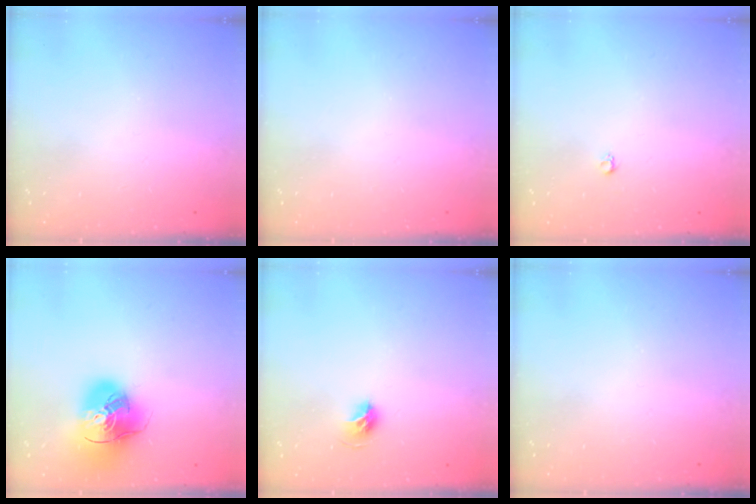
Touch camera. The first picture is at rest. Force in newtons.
{"total": 0.0}
{"total": 2.6, "press": 2.6, "slide": 0.4}
{"total": 17.7, "press": 17.5, "slide": 2.5}
{"total": 6.7, "press": 6.7, "slide": 0.9}
{"total": 0.0}